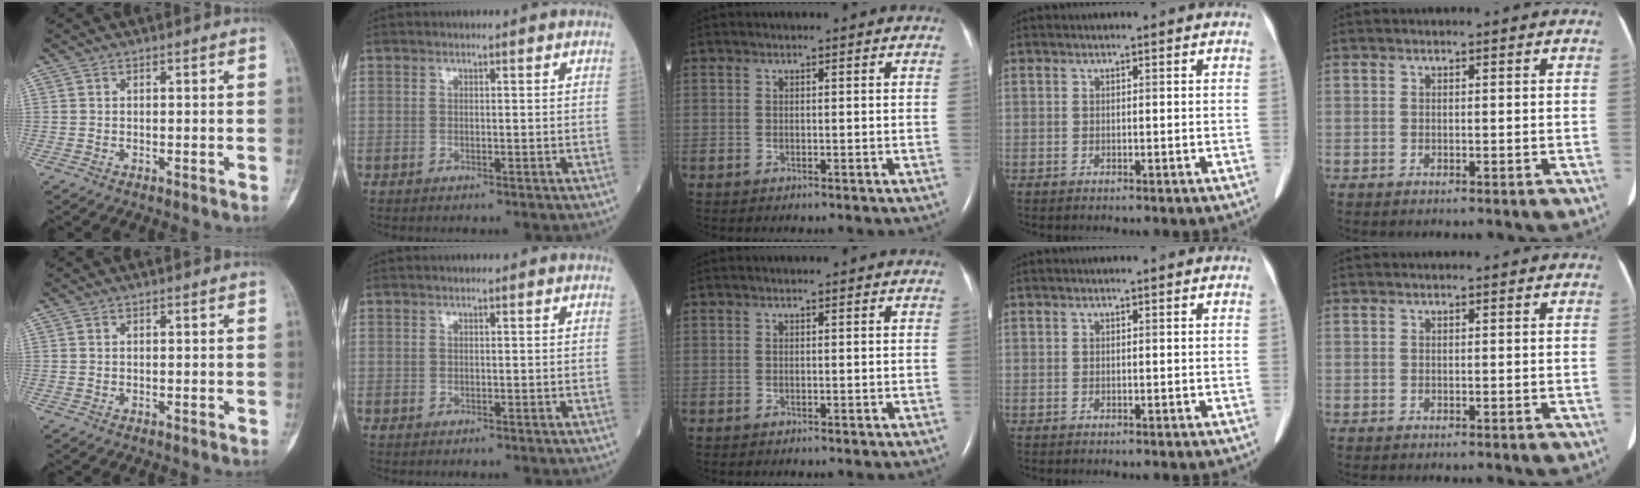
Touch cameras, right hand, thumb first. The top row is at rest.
{}